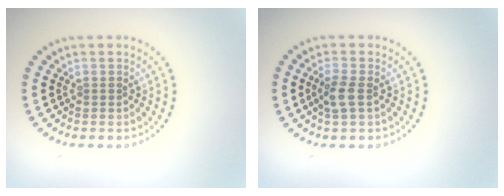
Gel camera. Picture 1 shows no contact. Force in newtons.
{"total": 1.9, "press": 1.8, "slide": 0.6}